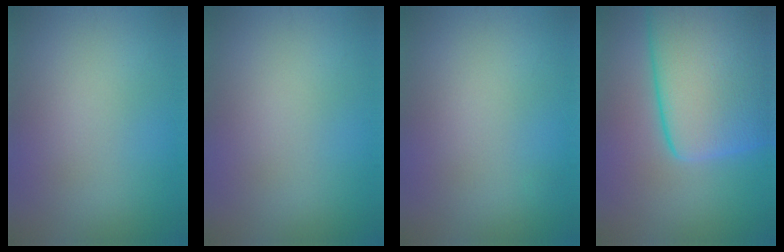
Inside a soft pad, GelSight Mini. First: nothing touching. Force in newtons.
{"total": 0.0}
{"total": 0.0}
{"total": 13.3, "press": 13.3, "slide": 0.6}